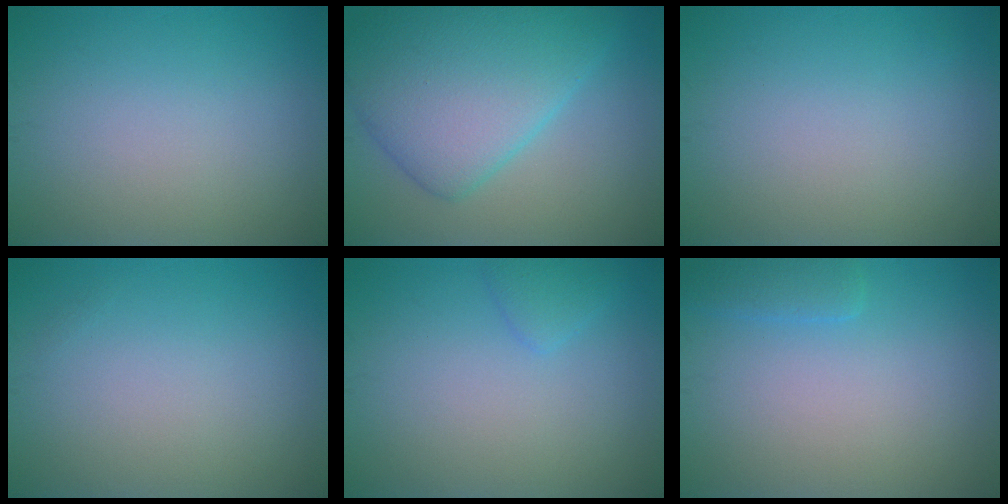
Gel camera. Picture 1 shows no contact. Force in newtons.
{"total": 8.7, "press": 8.7, "slide": 0.1}
{"total": 0.0}
{"total": 0.0}
{"total": 1.3, "press": 1.3, "slide": 0.0}
{"total": 1.6, "press": 1.6, "slide": 0.1}